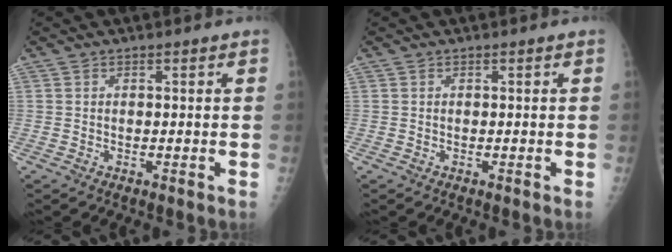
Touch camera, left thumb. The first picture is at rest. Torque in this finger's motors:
{"motor_torque": [-0.06, 0.07, 0.00, 0.00, 0.00]}